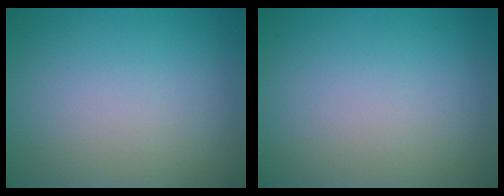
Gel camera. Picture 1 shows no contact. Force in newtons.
{"total": 0.0}